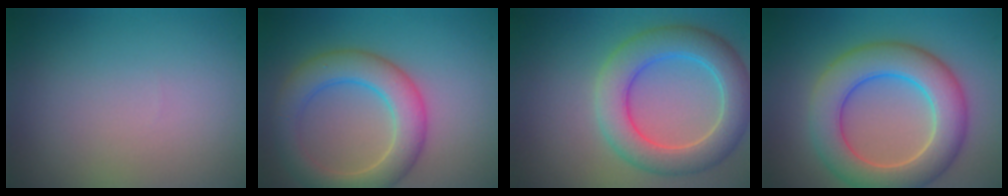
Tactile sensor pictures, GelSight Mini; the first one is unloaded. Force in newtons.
{"total": 5.7, "press": 5.7, "slide": 0.4}
{"total": 6.2, "press": 6.2, "slide": 0.4}
{"total": 7.7, "press": 7.7, "slide": 0.4}